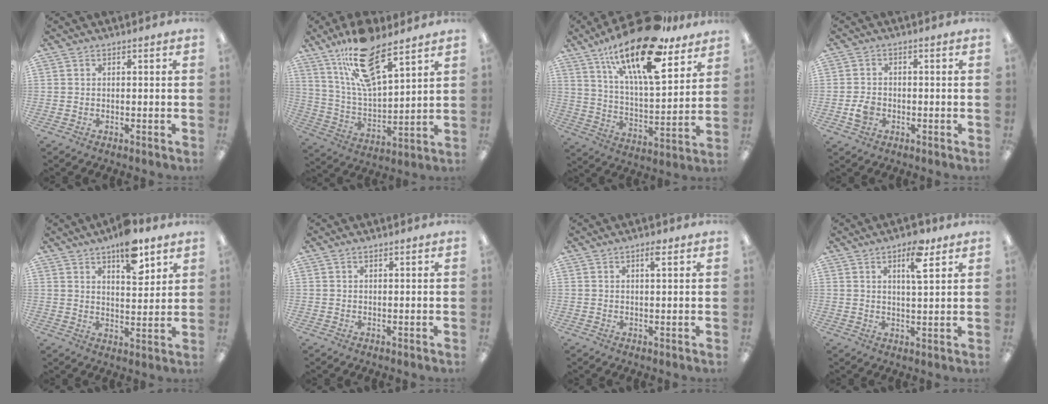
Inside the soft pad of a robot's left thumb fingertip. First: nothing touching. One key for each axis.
{"total": 18.2, "fx": 12.7, "fy": 6.4, "fz": 11.4, "tx": -0.210, "ty": -0.054, "tz": 0.218}
{"total": 23.2, "fx": 16.0, "fy": 7.7, "fz": 15.0, "tx": -0.254, "ty": -0.096, "tz": 0.269}
{"total": 3.5, "fx": -1.0, "fy": 2.7, "fz": 1.9, "tx": -0.036, "ty": 0.004, "tz": -0.019}
{"total": 10.2, "fx": 7.1, "fy": 3.9, "fz": 6.1, "tx": -0.074, "ty": -0.044, "tz": 0.117}
{"total": 0.8, "fx": 0.5, "fy": 0.2, "fz": 0.6, "tx": -0.013, "ty": 0.001, "tz": 0.009}
{"total": 2.5, "fx": 1.5, "fy": 0.5, "fz": 1.9, "tx": -0.033, "ty": 0.000, "tz": 0.024}
{"total": 7.8, "fx": 4.5, "fy": 2.4, "fz": 6.0, "tx": -0.090, "ty": -0.012, "tz": 0.069}